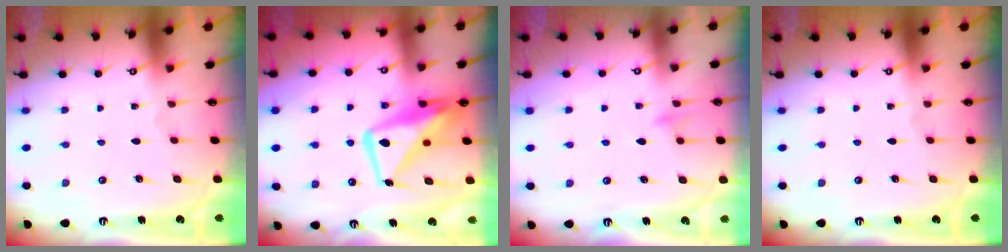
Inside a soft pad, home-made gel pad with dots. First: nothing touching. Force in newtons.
{"total": 14.3, "press": 14.2, "slide": 1.1}
{"total": 7.3, "press": 7.2, "slide": 0.7}
{"total": 0.0}